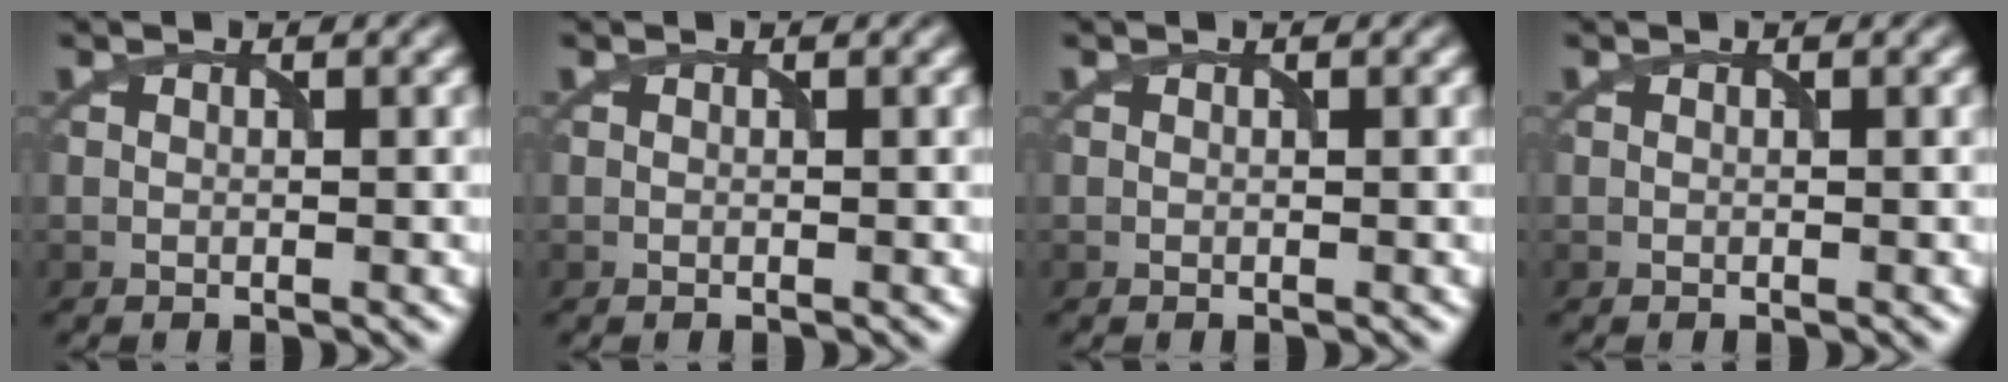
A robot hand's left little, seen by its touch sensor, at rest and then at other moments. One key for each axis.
{"total": 0.0}
{"total": 0.0}
{"total": 0.0}